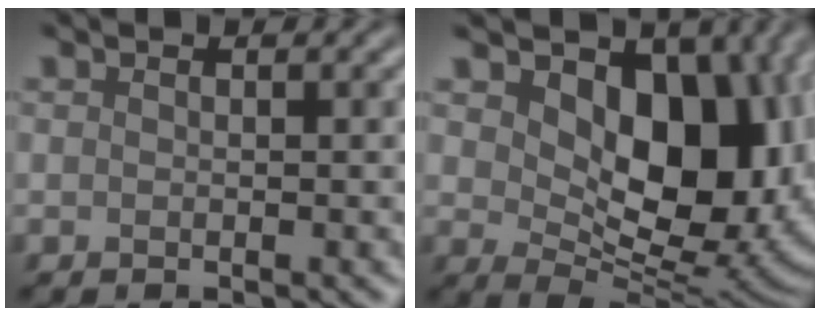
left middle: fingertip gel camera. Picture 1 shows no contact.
{"total": 12.7, "force": [3.1, 8.1, 9.2], "torque": [-0.116, -0.013, 0.050]}